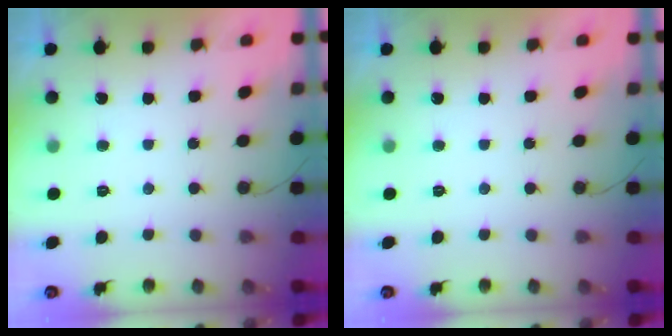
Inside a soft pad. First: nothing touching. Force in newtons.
{"total": 0.0}